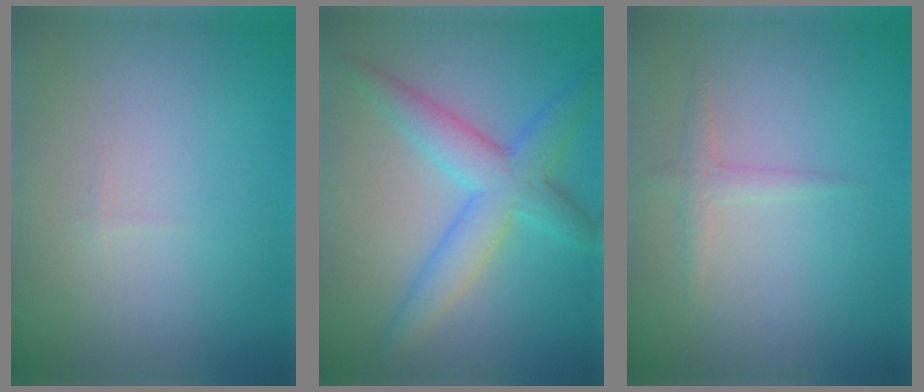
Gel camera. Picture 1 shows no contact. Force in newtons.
{"total": 5.0, "press": 5.0, "slide": 0.2}
{"total": 1.3, "press": 1.3, "slide": 0.0}